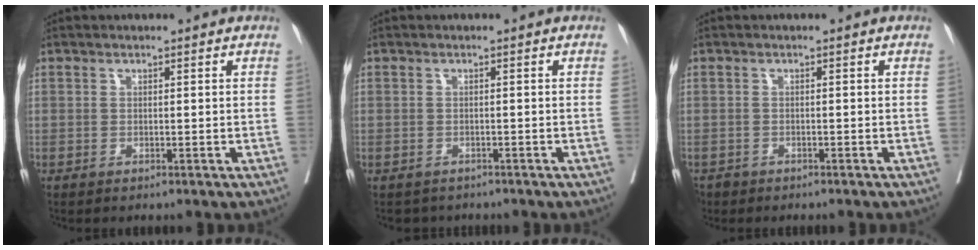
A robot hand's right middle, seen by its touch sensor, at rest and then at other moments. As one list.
[{"total": 2.7, "force": [-2.4, 1.3, 0.0], "torque": [-0.003, 0.000, -0.035]}, {"total": 2.4, "force": [-2.0, 1.4, 0.1], "torque": [-0.006, 0.001, -0.035]}]